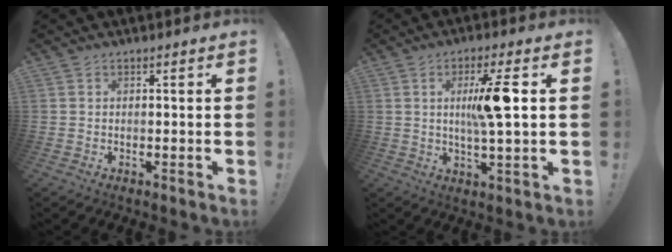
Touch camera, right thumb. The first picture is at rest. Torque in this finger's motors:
{"motor_torque": [-0.17, 0.35, 1.22, -0.10, 0.23]}